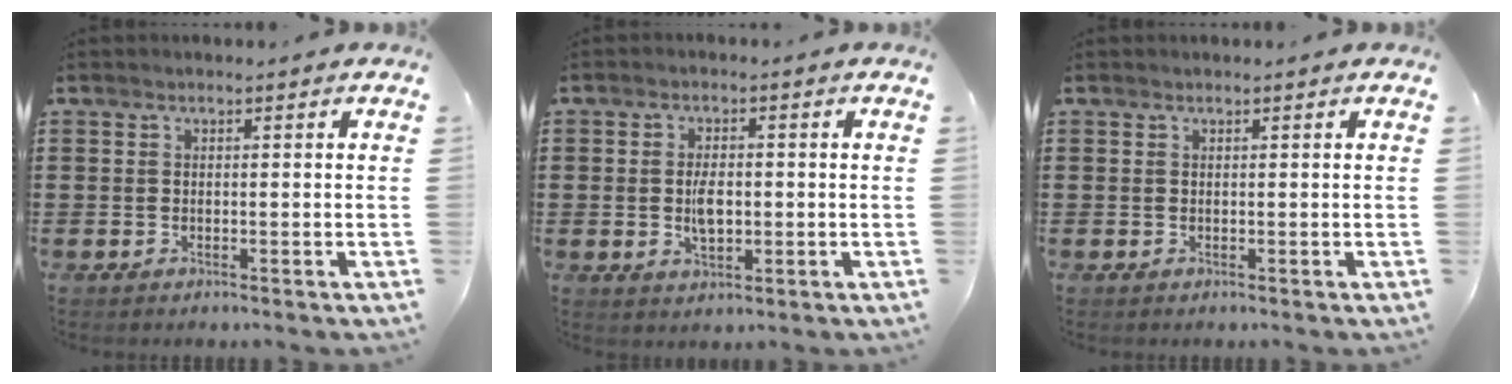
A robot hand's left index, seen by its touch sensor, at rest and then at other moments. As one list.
[{"total": 4.1, "force": [-0.1, 2.0, 3.6], "torque": [-0.076, 0.001, -0.004]}, {"total": 0.0}]